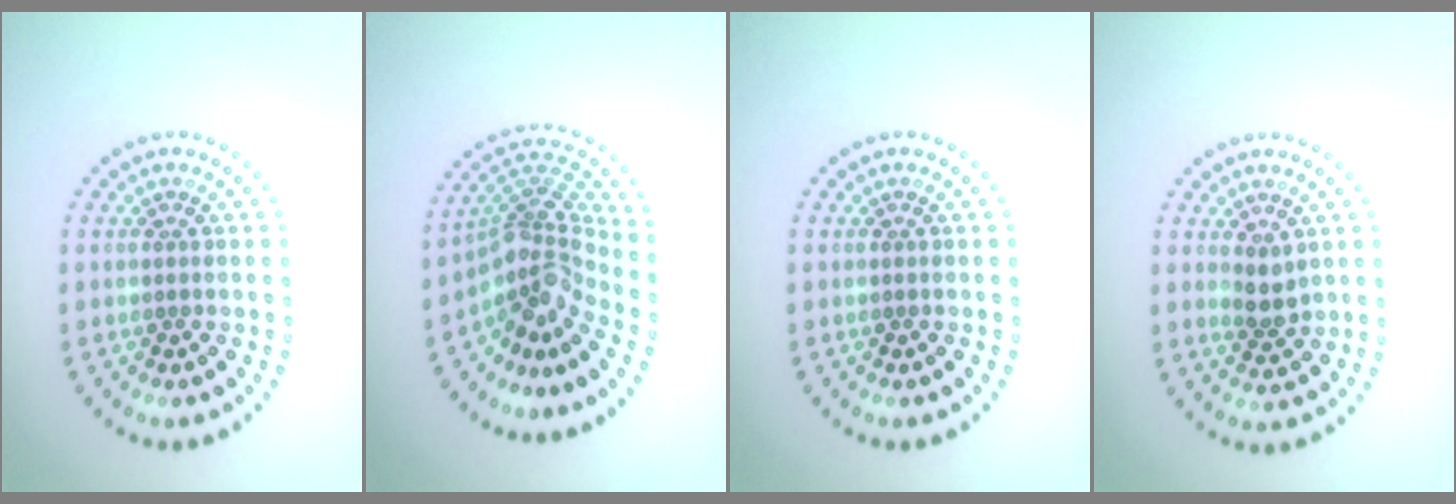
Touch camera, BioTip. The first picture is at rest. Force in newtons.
{"total": 4.6, "press": 3.0, "slide": 3.5}
{"total": 0.0}
{"total": 1.6, "press": 1.5, "slide": 0.8}